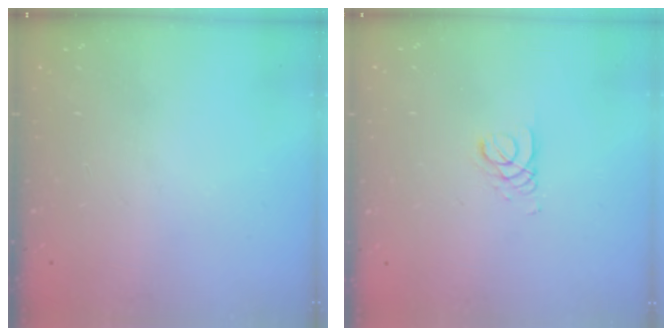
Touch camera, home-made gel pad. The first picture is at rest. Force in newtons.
{"total": 2.7, "press": 2.7, "slide": 0.3}